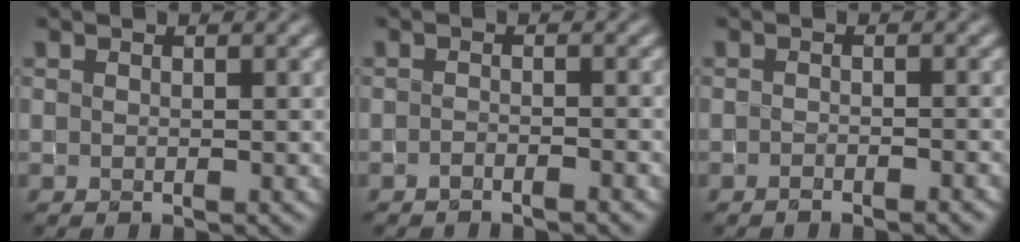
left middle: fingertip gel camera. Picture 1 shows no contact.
{"total": 1.5, "force": [-1.3, 0.2, 0.7], "torque": [-0.011, 0.004, -0.025]}
{"total": 1.8, "force": [-1.5, 0.3, 1.0], "torque": [-0.017, 0.007, -0.024]}